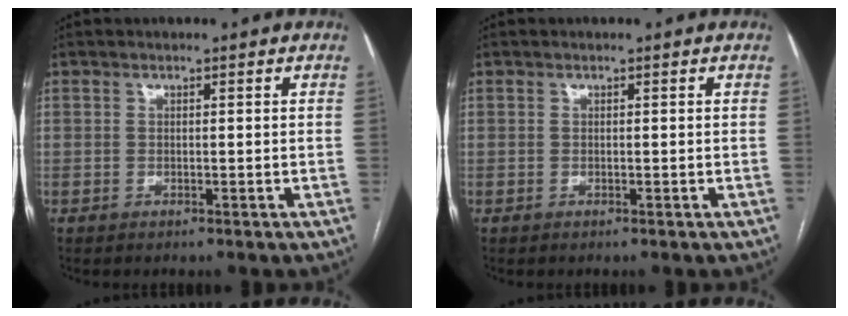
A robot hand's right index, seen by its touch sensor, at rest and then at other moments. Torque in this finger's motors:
{"motor_torque": [0.00, 0.00, 0.00, 0.01]}